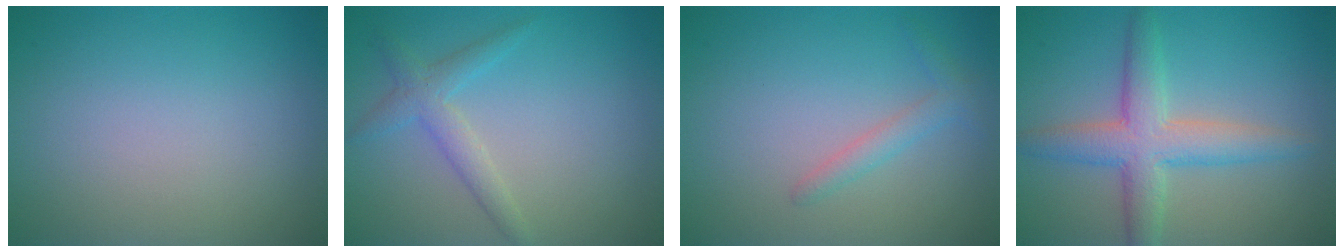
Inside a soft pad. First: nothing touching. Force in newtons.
{"total": 2.3, "press": 2.3, "slide": 0.2}
{"total": 1.5, "press": 1.5, "slide": 0.1}
{"total": 5.0, "press": 5.0, "slide": 0.3}